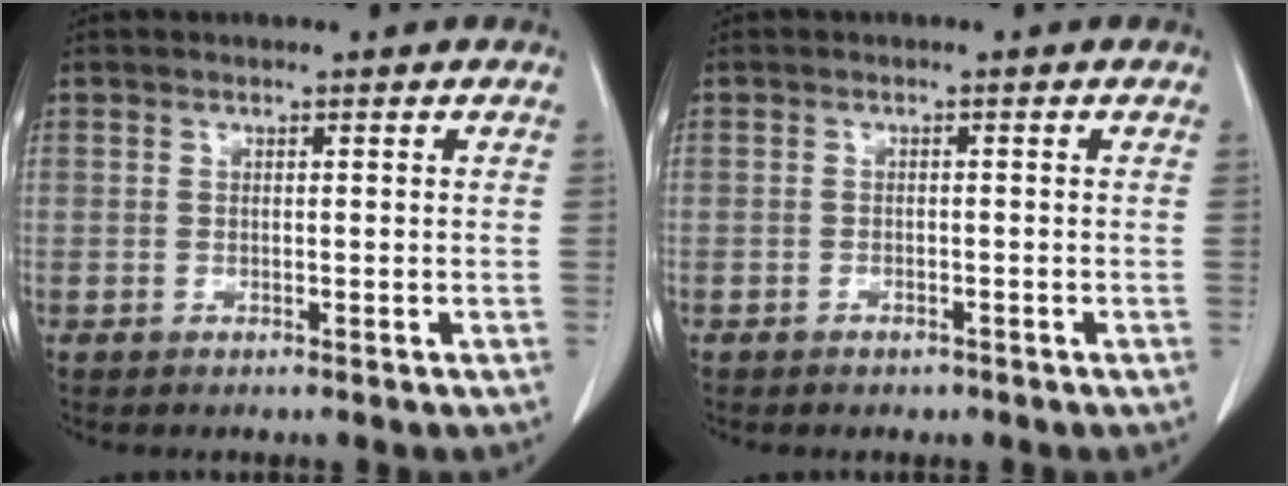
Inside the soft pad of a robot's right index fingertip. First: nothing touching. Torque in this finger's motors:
{"motor_torque": [0.32, -0.43, 0.00, 0.00]}